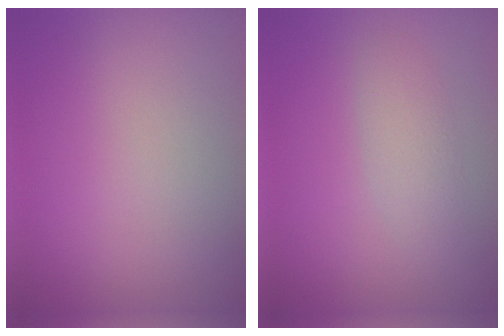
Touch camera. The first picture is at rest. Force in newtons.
{"total": 2.0, "press": 2.0, "slide": 0.1}